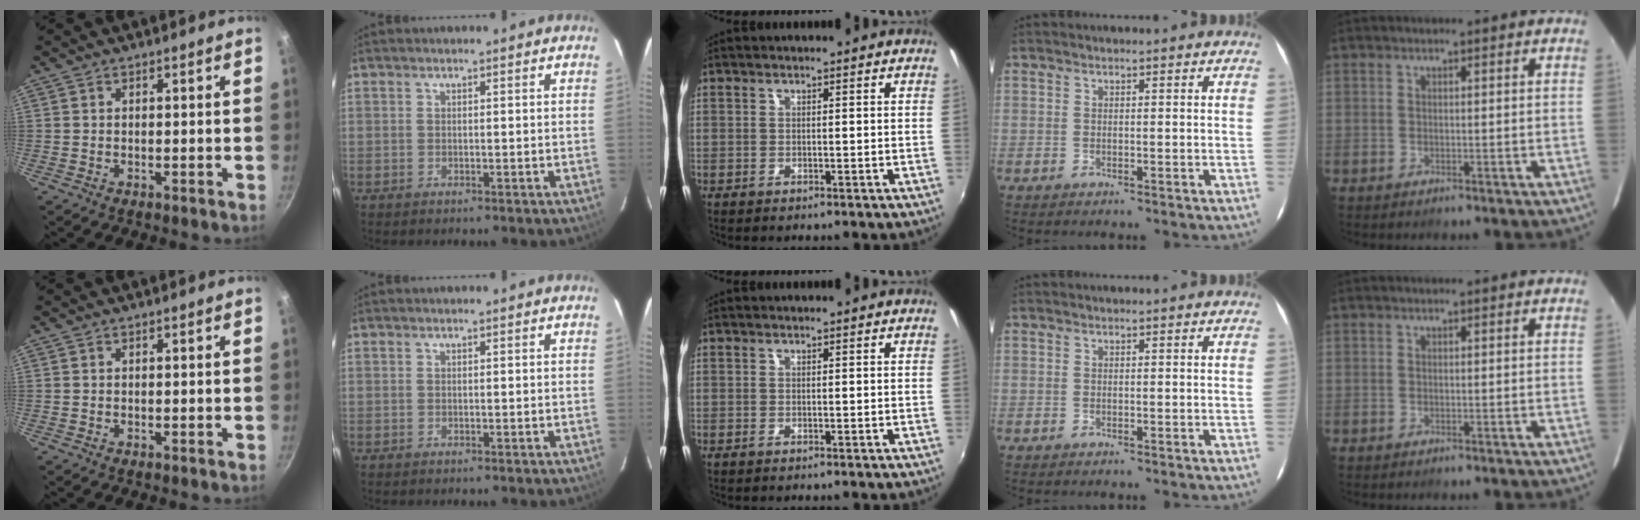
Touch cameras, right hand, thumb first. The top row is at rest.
{}